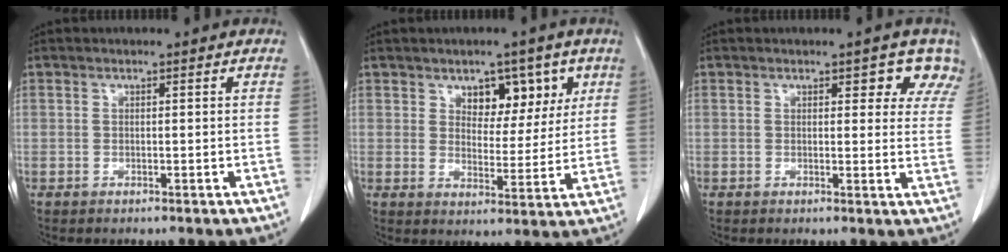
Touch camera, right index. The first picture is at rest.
{"total": 6.9, "force": [3.7, 4.2, 4.1], "torque": [-0.045, 0.008, 0.059]}
{"total": 4.7, "force": [3.6, 2.3, 1.9], "torque": [0.001, -0.006, 0.025]}